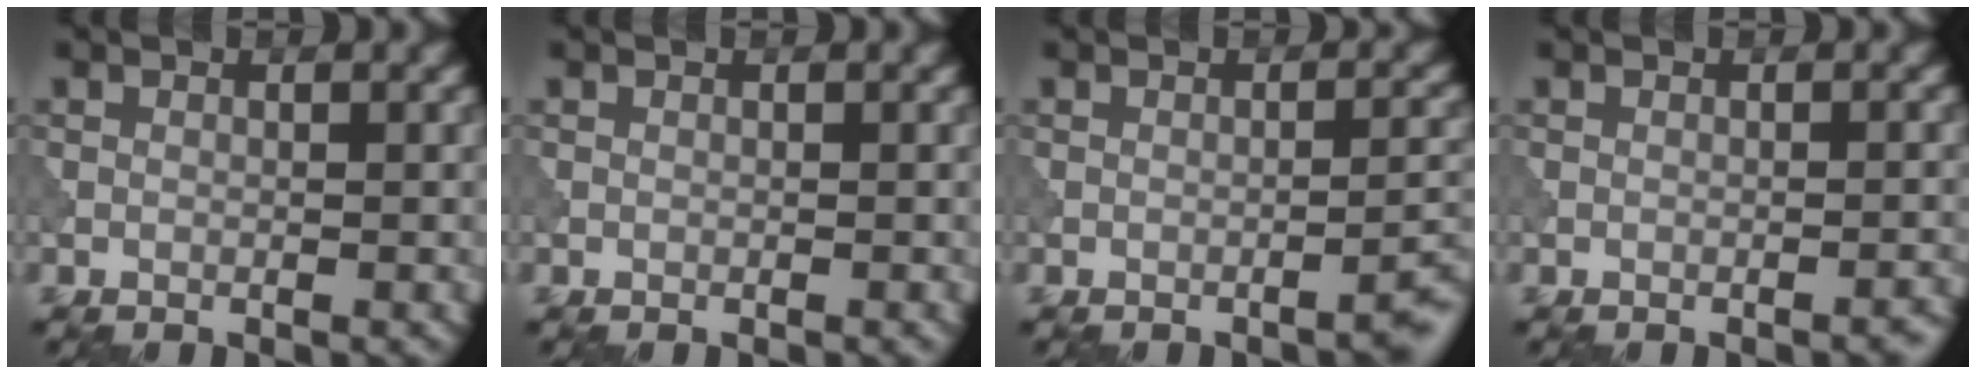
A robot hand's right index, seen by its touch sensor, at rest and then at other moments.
{"total": 0.0}
{"total": 2.0, "force": [-1.4, 0.3, 1.4], "torque": [-0.015, 0.011, -0.026]}
{"total": 0.8, "force": [-0.6, 0.2, 0.4], "torque": [-0.007, 0.002, -0.010]}